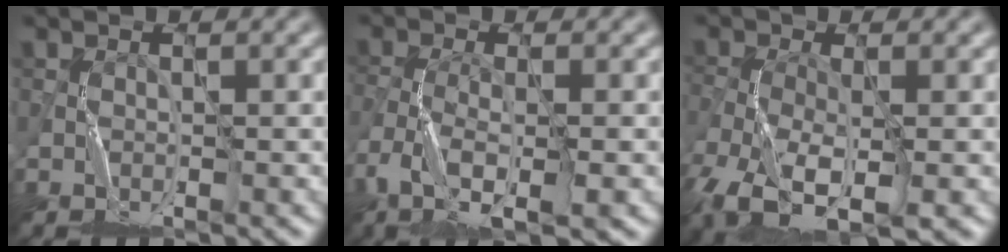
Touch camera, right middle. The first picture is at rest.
{"total": 6.2, "force": [-3.1, 2.0, 5.0], "torque": [-0.106, -0.010, -0.063]}
{"total": 9.1, "force": [-4.8, 4.0, 6.7], "torque": [-0.148, -0.026, -0.093]}